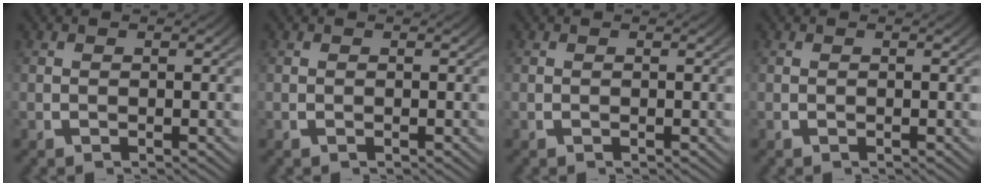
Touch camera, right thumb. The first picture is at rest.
{"total": 0.0}
{"total": 0.0}
{"total": 0.0}